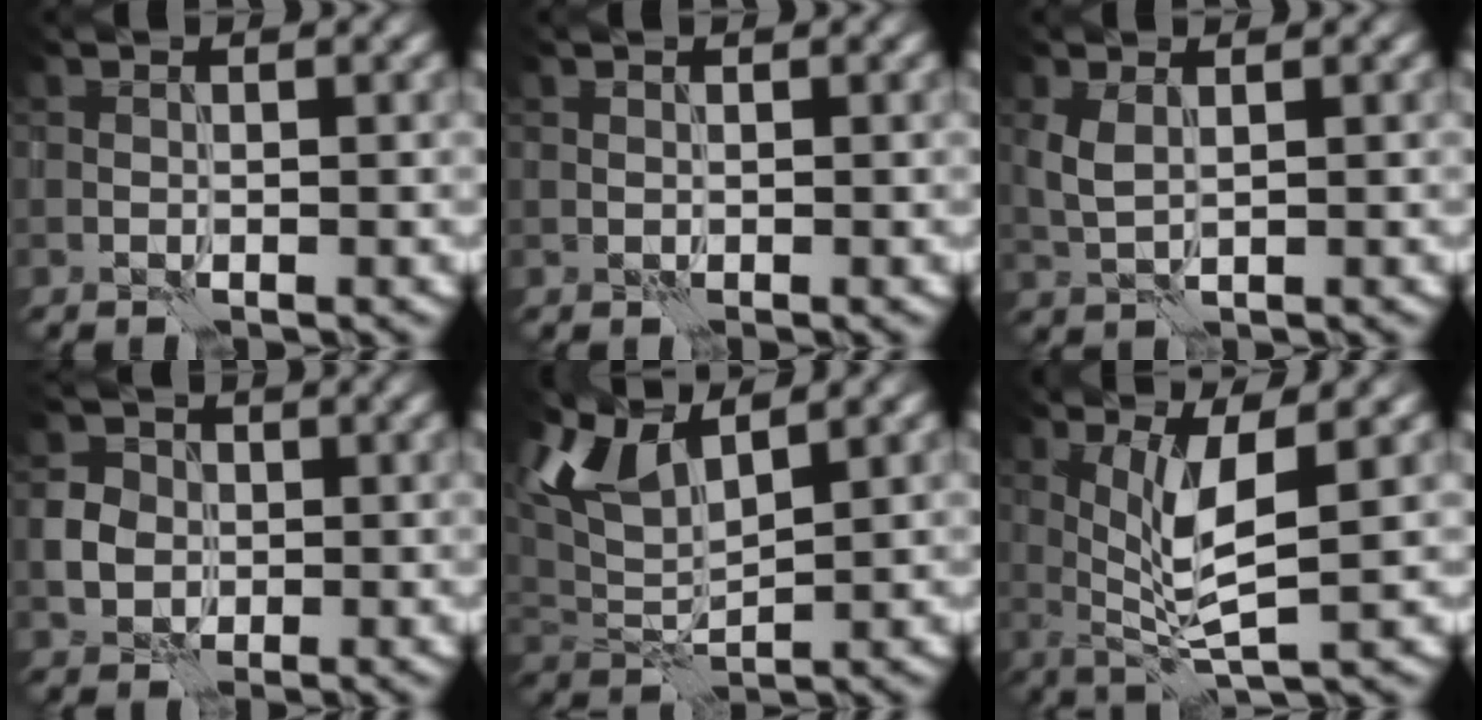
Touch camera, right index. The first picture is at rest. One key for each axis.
{"total": 0.0}
{"total": 2.1, "fx": 0.7, "fy": 0.9, "fz": 1.7, "tx": -0.048, "ty": 0.003, "tz": 0.017}
{"total": 3.0, "fx": -0.3, "fy": 2.7, "fz": 1.2, "tx": -0.020, "ty": -0.001, "tz": -0.010}
{"total": 5.5, "fx": 3.6, "fy": 2.2, "fz": 3.5, "tx": -0.090, "ty": 0.005, "tz": 0.069}
{"total": 5.4, "fx": 1.0, "fy": 1.1, "fz": 5.2, "tx": -0.104, "ty": -0.008, "tz": 0.025}